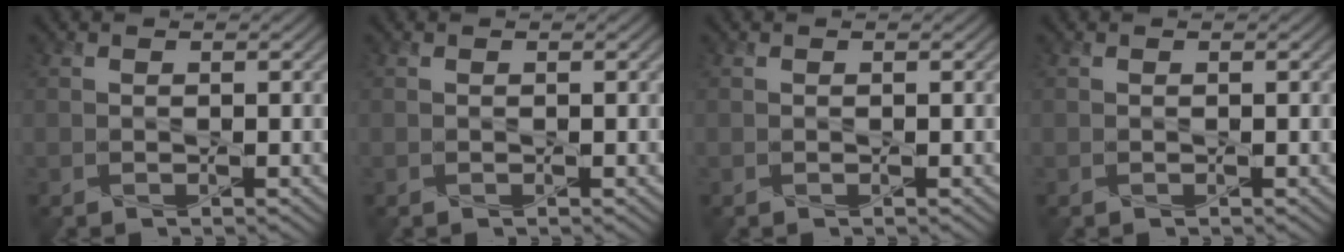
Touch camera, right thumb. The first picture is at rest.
{"total": 0.0}
{"total": 0.0}
{"total": 0.0}